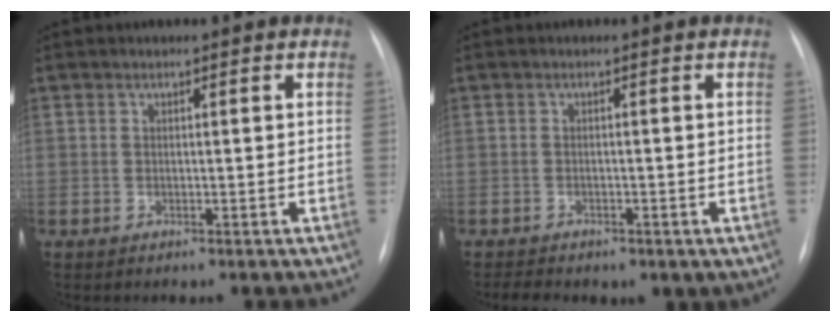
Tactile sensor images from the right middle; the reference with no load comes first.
{"total": 5.2, "force": [-3.2, 2.9, 2.9], "torque": [-0.052, -0.001, -0.034]}